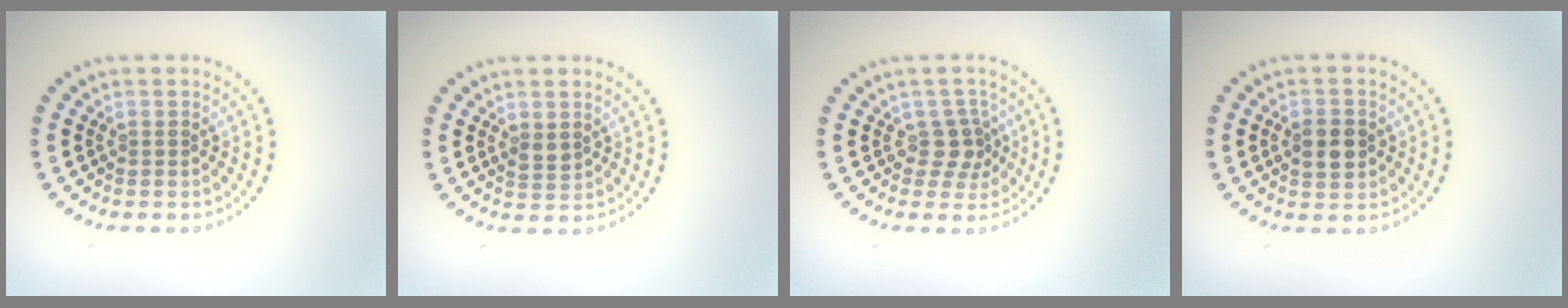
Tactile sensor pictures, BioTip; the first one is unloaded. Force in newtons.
{"total": 1.3, "press": 1.2, "slide": 0.3}
{"total": 2.3, "press": 1.9, "slide": 1.3}
{"total": 3.3, "press": 3.3, "slide": 0.1}